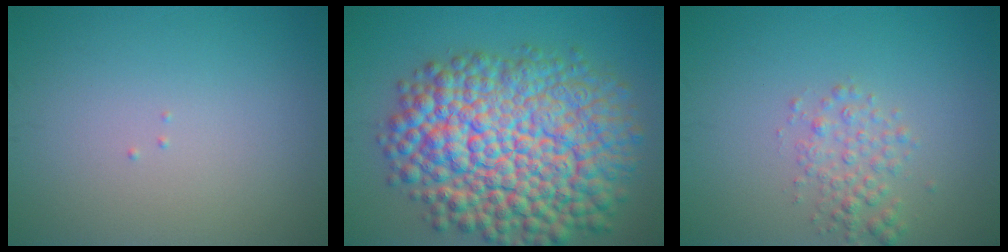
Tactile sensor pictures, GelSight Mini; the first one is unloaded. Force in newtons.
{"total": 15.5, "press": 15.5, "slide": 0.5}
{"total": 2.2, "press": 2.2, "slide": 0.1}